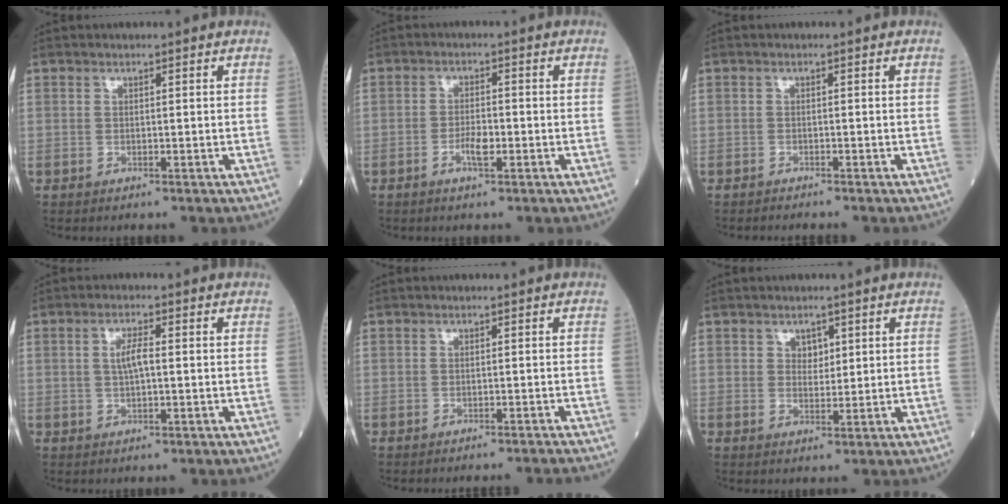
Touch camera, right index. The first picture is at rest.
{"total": 3.1, "force": [-1.2, 0.8, 2.7], "torque": [-0.053, 0.002, -0.023]}
{"total": 1.4, "force": [-1.3, -0.3, 0.4], "torque": [-0.010, -0.004, -0.016]}
{"total": 3.0, "force": [0.2, 0.7, 2.9], "torque": [-0.058, 0.007, 0.005]}
{"total": 4.1, "force": [-3.9, -1.0, 0.7], "torque": [-0.005, -0.012, -0.045]}
{"total": 2.1, "force": [1.0, 1.5, 1.1], "torque": [-0.010, -0.003, 0.014]}